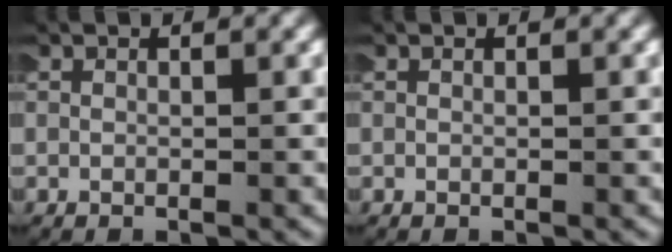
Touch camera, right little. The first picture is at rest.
{"total": 0.0}